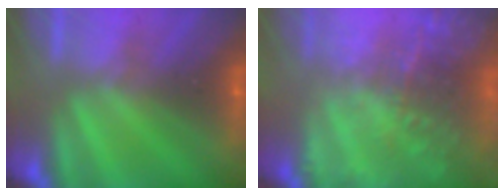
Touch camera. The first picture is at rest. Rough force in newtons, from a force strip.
{"total": 6.3}